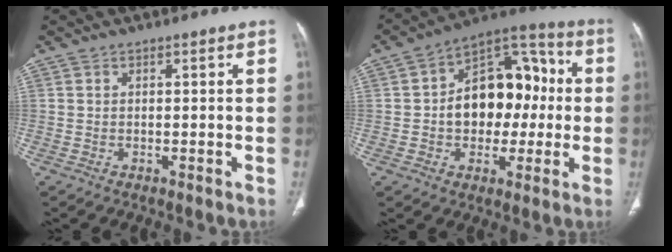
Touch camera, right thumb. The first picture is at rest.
{"total": 17.8, "force": [0.1, 12.1, 13.1], "torque": [-0.142, 0.039, -0.001]}